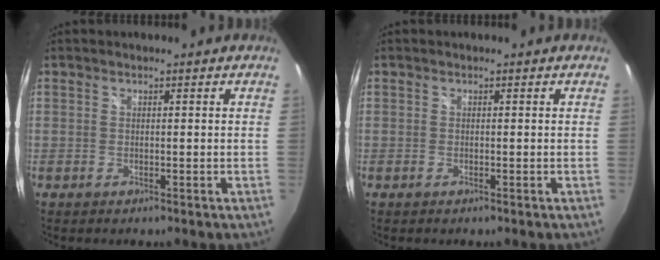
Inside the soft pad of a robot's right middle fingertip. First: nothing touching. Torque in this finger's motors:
{"motor_torque": [1.56, -0.27, 0.07, 0.00]}